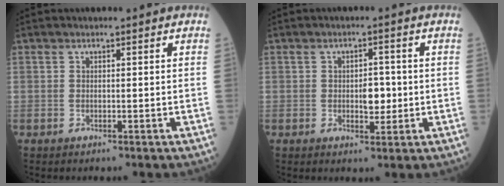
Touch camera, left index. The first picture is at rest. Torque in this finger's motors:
{"motor_torque": [0.56, -0.24, 0.05, 0.01]}